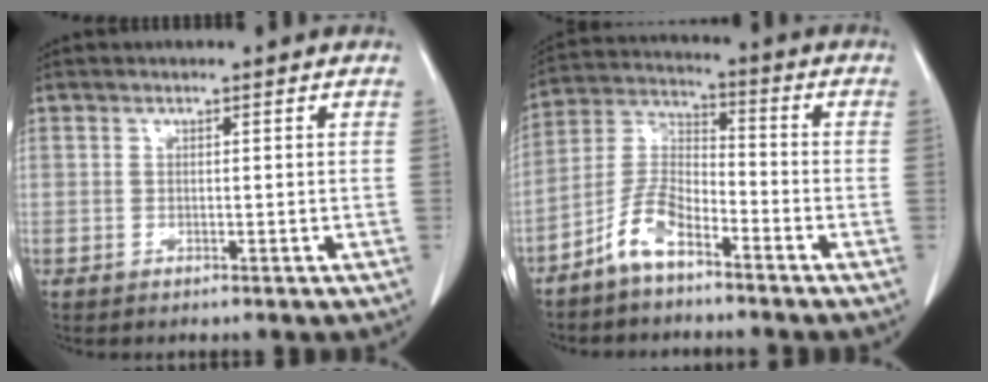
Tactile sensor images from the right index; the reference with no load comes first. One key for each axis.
{"total": 7.5, "fx": -5.1, "fy": 2.5, "fz": 4.8, "tx": -0.110, "ty": 0.006, "tz": -0.109}